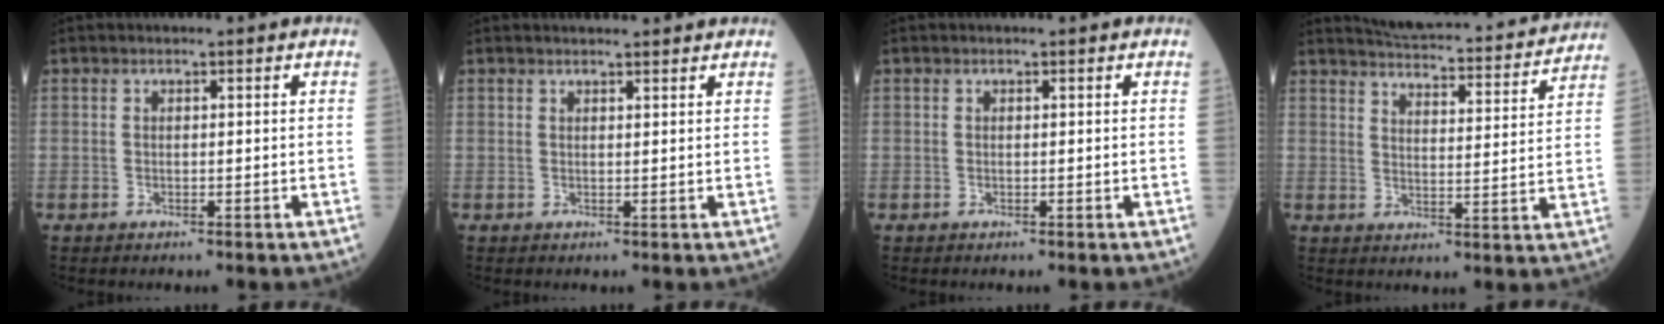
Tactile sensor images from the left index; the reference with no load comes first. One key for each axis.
{"total": 5.4, "fx": 5.1, "fy": 0.5, "fz": 1.6, "tx": -0.020, "ty": 0.023, "tz": 0.057}
{"total": 0.0}
{"total": 18.5, "fx": 17.4, "fy": 2.2, "fz": 5.7, "tx": -0.083, "ty": -0.019, "tz": 0.216}